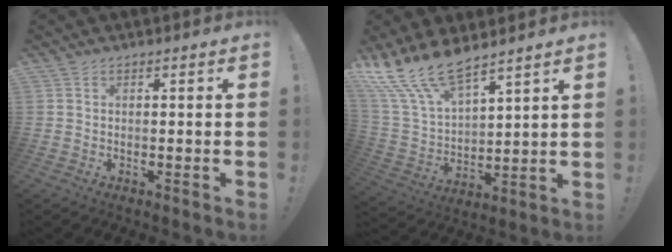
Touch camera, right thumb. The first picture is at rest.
{"total": 15.5, "force": [12.9, 5.0, 7.0], "torque": [-0.155, -0.094, 0.245]}